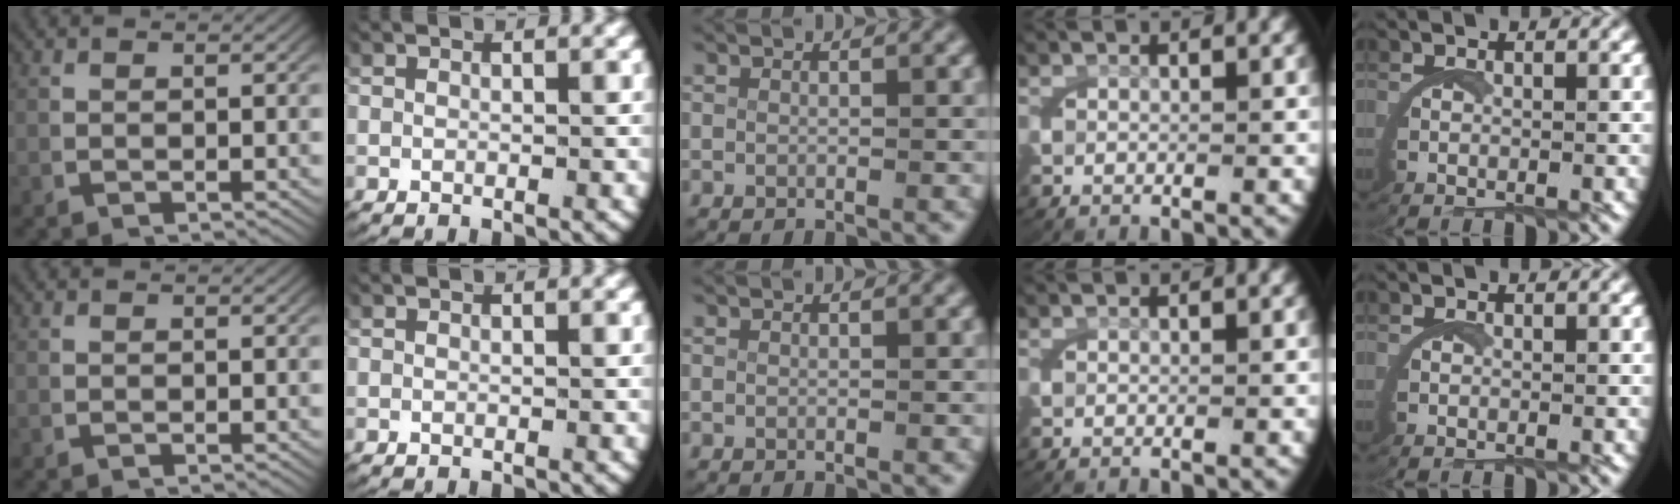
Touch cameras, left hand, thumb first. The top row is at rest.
{}